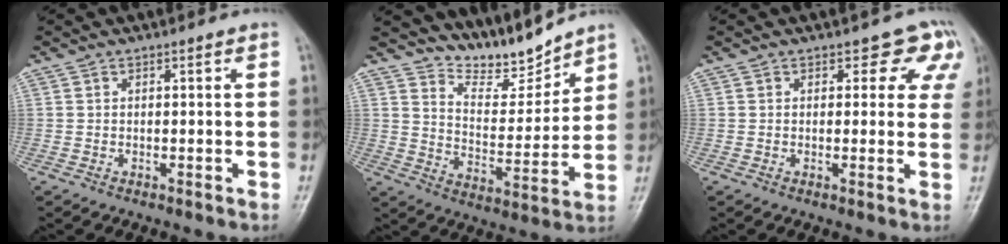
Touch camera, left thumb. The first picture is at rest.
{"total": 10.0, "force": [9.4, 2.4, 2.2], "torque": [-0.005, -0.076, 0.174]}
{"total": 5.9, "force": [3.5, 3.8, 2.8], "torque": [0.011, -0.014, 0.025]}